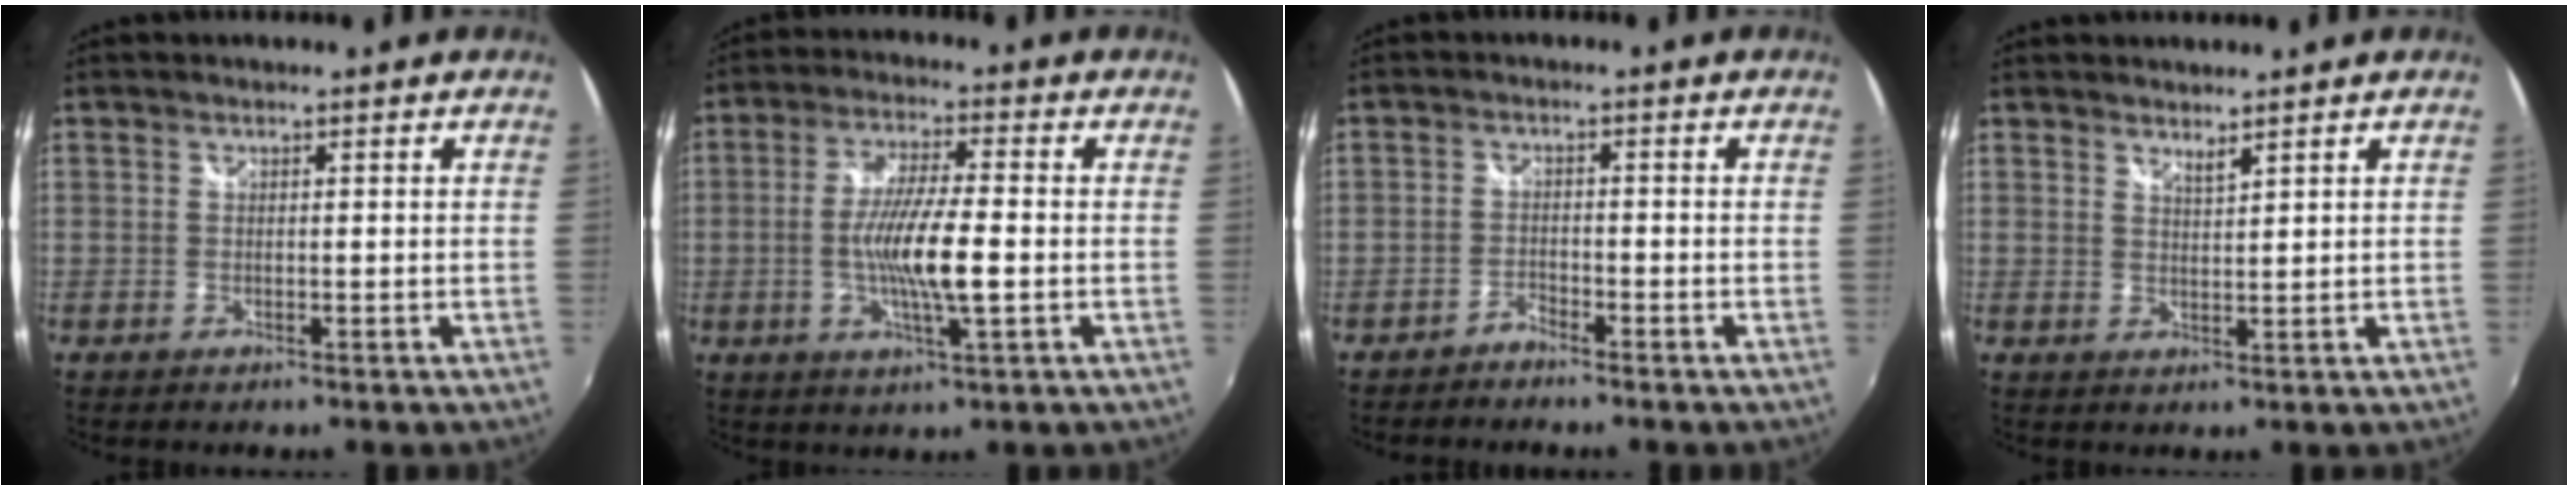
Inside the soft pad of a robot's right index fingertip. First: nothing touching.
{"total": 8.8, "force": [-1.5, 1.0, 8.6], "torque": [-0.161, -0.007, -0.030]}
{"total": 1.9, "force": [-1.8, 0.3, 0.3], "torque": [-0.013, 0.000, -0.037]}
{"total": 1.9, "force": [1.7, 0.1, 0.7], "torque": [-0.011, 0.000, 0.029]}